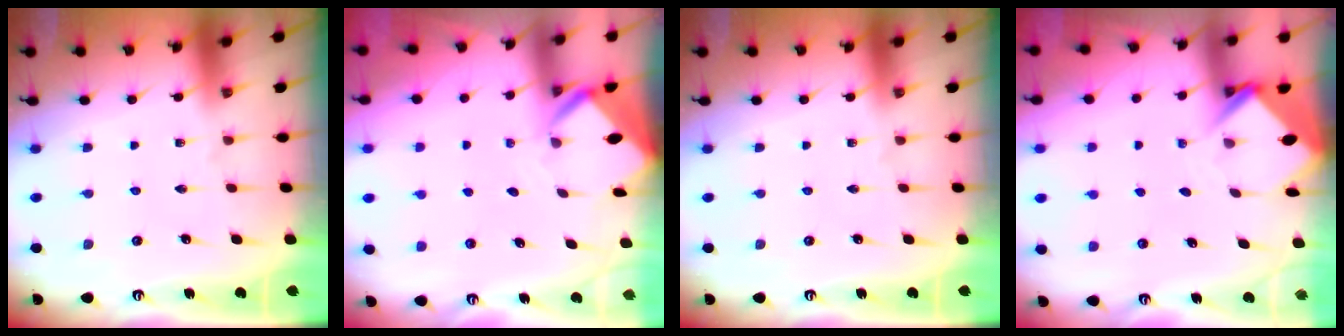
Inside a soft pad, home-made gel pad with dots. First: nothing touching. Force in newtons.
{"total": 3.4, "press": 3.4, "slide": 0.1}
{"total": 0.0}
{"total": 3.7, "press": 3.7, "slide": 0.2}